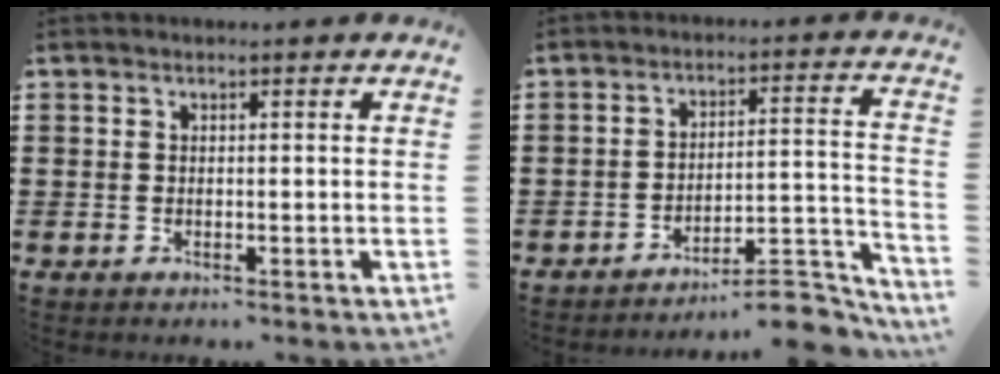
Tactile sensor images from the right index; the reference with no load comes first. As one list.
[{"total": 8.1, "force": [-7.3, 1.2, 3.4], "torque": [-0.043, 0.016, -0.135]}]